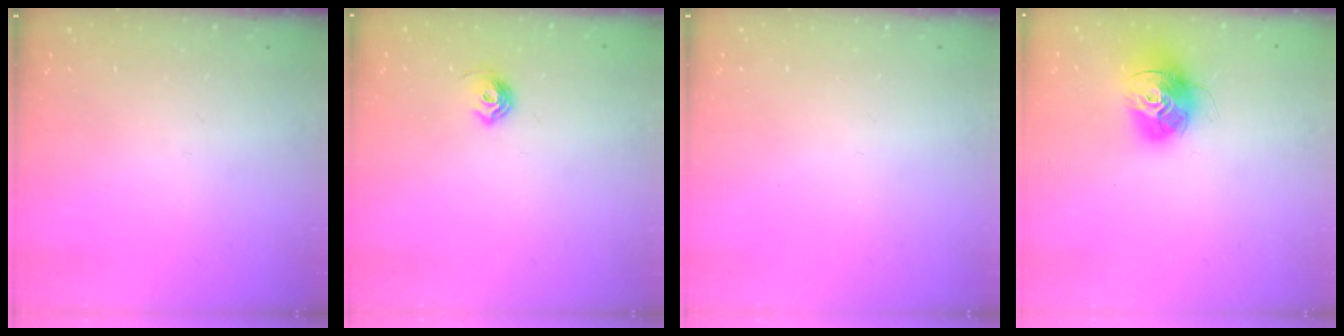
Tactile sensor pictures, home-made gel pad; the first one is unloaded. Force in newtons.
{"total": 6.1, "press": 6.0, "slide": 1.1}
{"total": 0.0}
{"total": 14.5, "press": 14.4, "slide": 1.4}